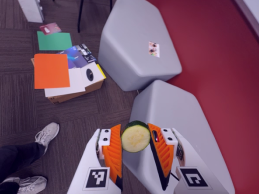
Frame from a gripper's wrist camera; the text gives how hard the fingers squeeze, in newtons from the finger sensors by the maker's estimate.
{"total": 10.7, "left": 11.8, "right": 9.6}